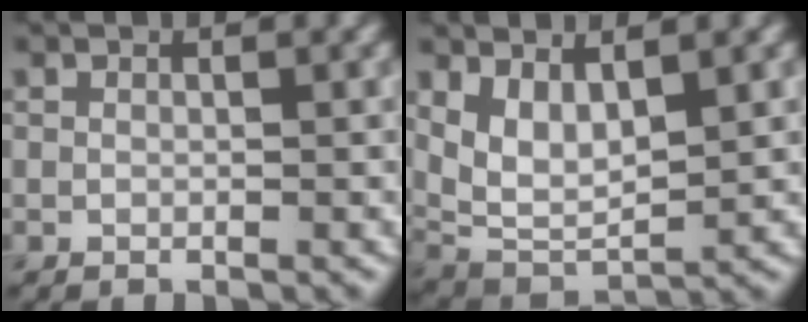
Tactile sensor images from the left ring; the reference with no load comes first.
{"total": 4.7, "force": [1.8, 2.3, 3.7], "torque": [-0.082, -0.012, 0.043]}